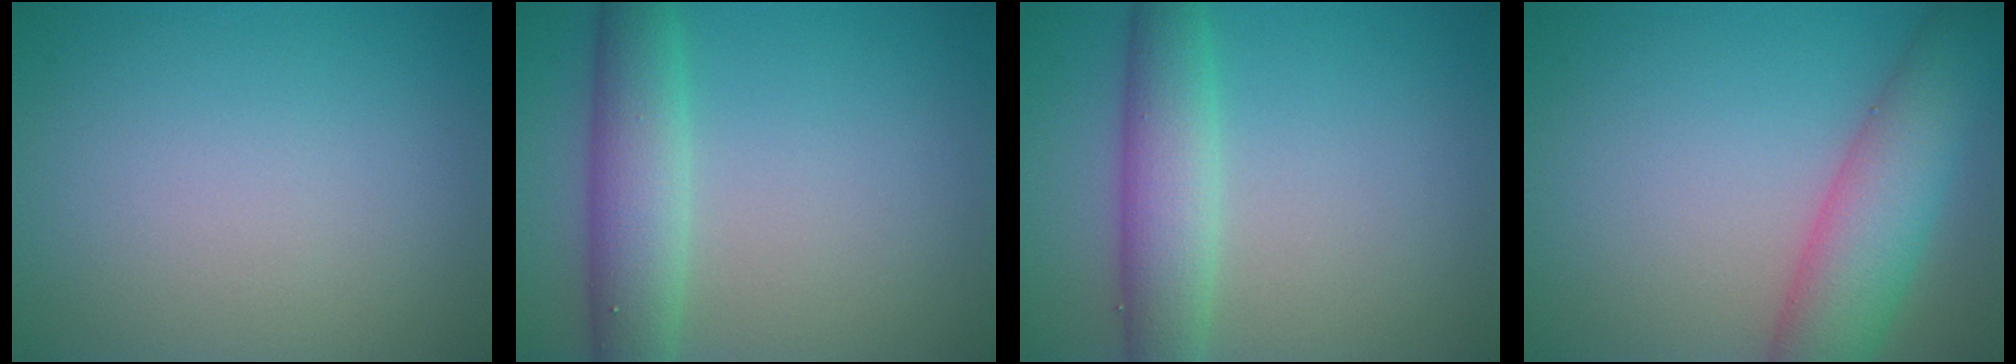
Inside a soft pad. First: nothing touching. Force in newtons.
{"total": 4.9, "press": 4.9, "slide": 0.1}
{"total": 4.8, "press": 4.8, "slide": 0.1}
{"total": 6.4, "press": 6.4, "slide": 0.4}